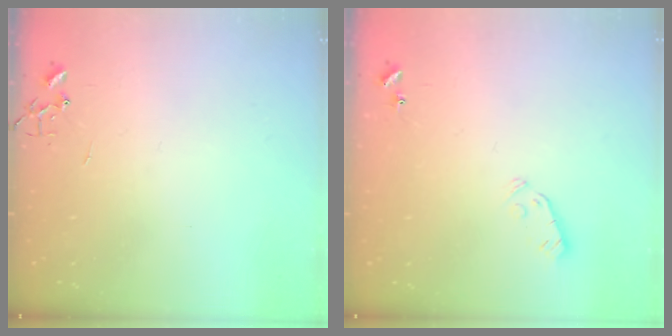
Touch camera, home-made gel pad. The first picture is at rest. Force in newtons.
{"total": 3.1, "press": 3.0, "slide": 0.9}